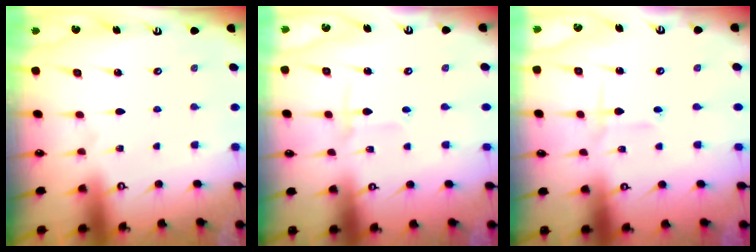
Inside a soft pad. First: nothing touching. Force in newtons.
{"total": 3.3, "press": 3.3, "slide": 0.3}
{"total": 2.2, "press": 2.1, "slide": 0.6}